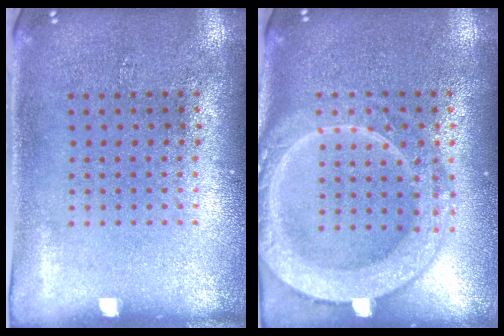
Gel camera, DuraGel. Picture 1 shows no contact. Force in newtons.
{"total": 4.0, "press": 4.0, "slide": 0.4}